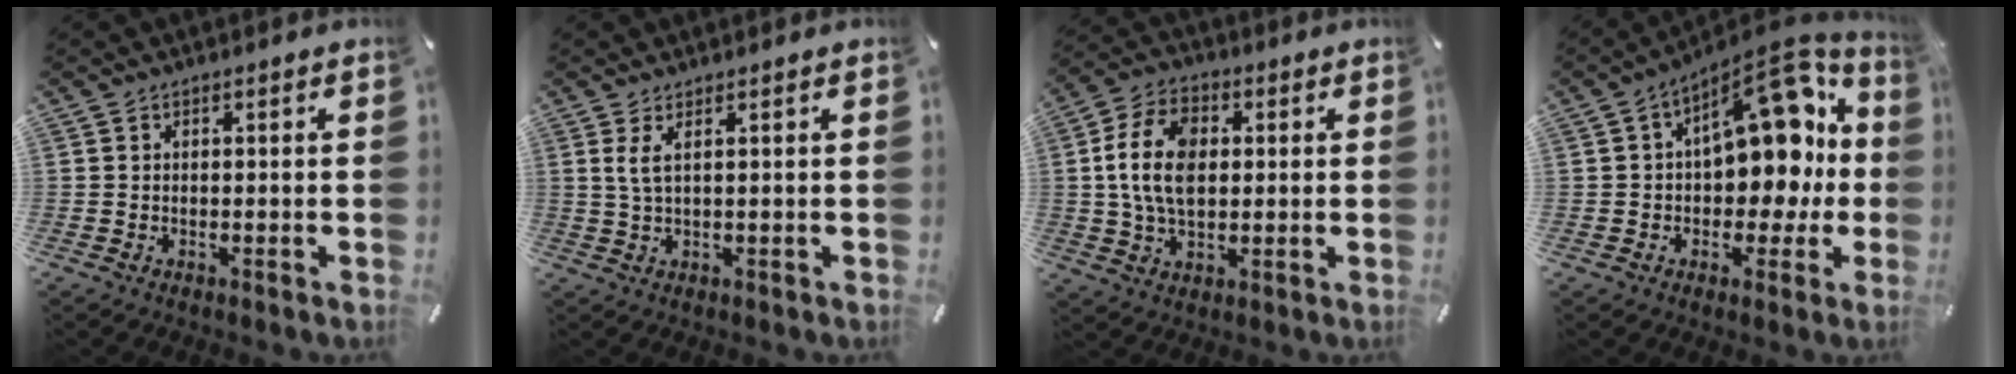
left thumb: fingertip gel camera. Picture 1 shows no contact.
{"total": 3.3, "force": [1.4, 0.5, 3.0], "torque": [-0.063, -0.002, 0.025]}
{"total": 12.5, "force": [1.2, 8.8, 8.8], "torque": [-0.191, 0.014, 0.021]}
{"total": 16.7, "force": [5.0, 10.5, 12.0], "torque": [-0.141, -0.042, 0.087]}